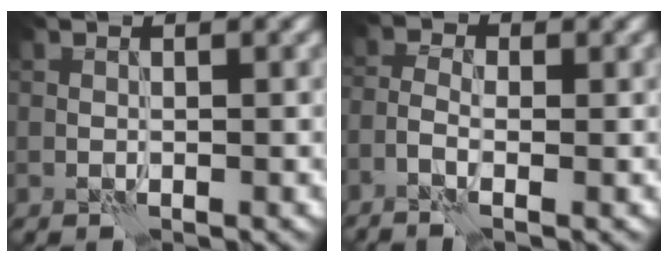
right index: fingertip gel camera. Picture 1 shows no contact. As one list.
[{"total": 3.1, "force": [-1.4, 1.2, 2.5], "torque": [-0.063, -0.001, -0.033]}]